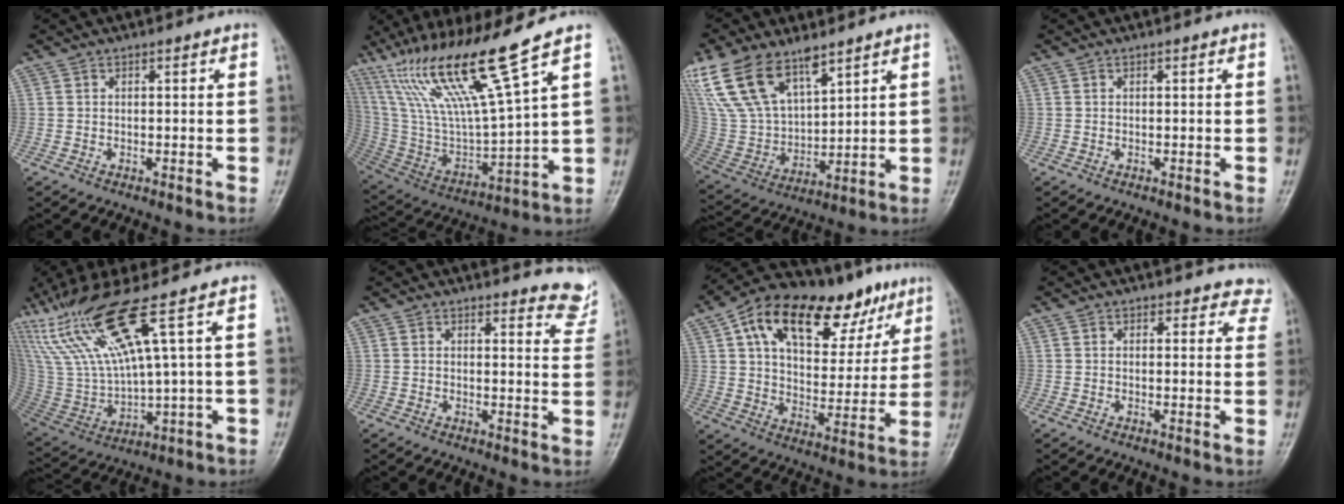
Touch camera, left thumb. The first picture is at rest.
{"total": 21.0, "force": [13.3, 1.0, 16.2], "torque": [-0.295, -0.059, 0.257]}
{"total": 17.9, "force": [11.5, 8.3, 10.9], "torque": [-0.201, -0.037, 0.237]}
{"total": 0.0}
{"total": 19.2, "force": [9.9, 2.2, 16.2], "torque": [-0.342, -0.031, 0.201]}
{"total": 7.3, "force": [7.0, 1.9, 0.6], "torque": [0.031, -0.052, 0.052]}
{"total": 25.2, "force": [13.4, 12.7, 17.2], "torque": [-0.231, 0.002, 0.216]}
{"total": 5.0, "force": [4.3, 2.5, 0.1], "torque": [0.049, -0.017, 0.025]}